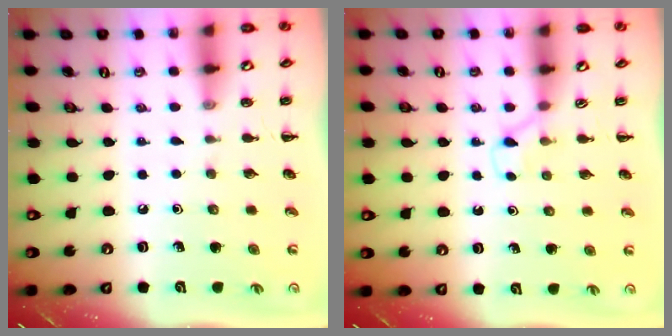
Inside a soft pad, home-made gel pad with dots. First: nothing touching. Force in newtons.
{"total": 2.9, "press": 2.7, "slide": 1.0}